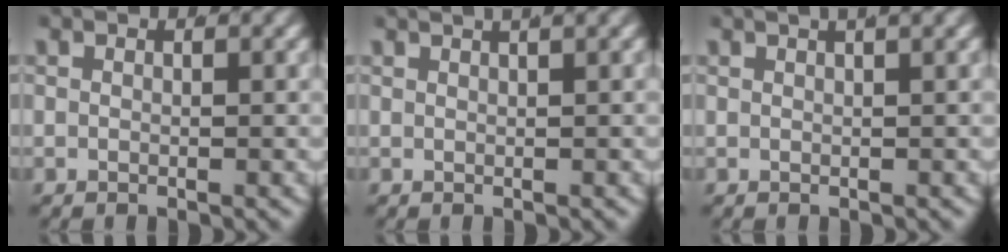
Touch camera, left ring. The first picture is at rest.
{"total": 3.1, "force": [2.4, 0.7, 1.9], "torque": [-0.019, 0.015, 0.035]}
{"total": 3.4, "force": [2.2, 1.0, 2.3], "torque": [-0.024, 0.018, 0.030]}